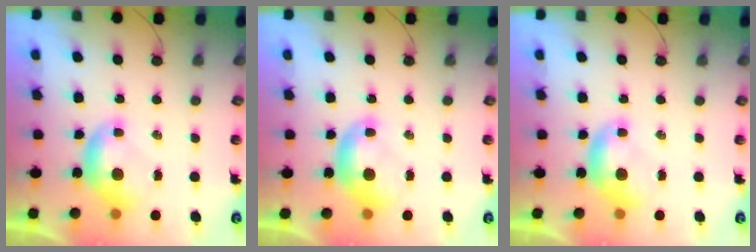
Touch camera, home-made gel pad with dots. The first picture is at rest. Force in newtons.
{"total": 1.5, "press": 1.4, "slide": 0.6}
{"total": 0.0}